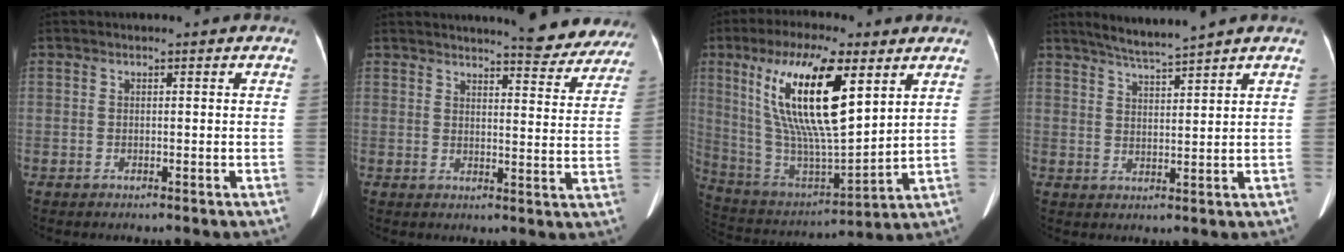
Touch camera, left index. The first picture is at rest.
{"total": 12.8, "force": [11.9, 2.1, 4.0], "torque": [-0.032, -0.032, 0.121]}
{"total": 19.3, "force": [7.7, 4.1, 17.2], "torque": [-0.344, 0.003, 0.143]}
{"total": 4.9, "force": [4.4, -1.3, 1.8], "torque": [-0.036, -0.005, 0.083]}